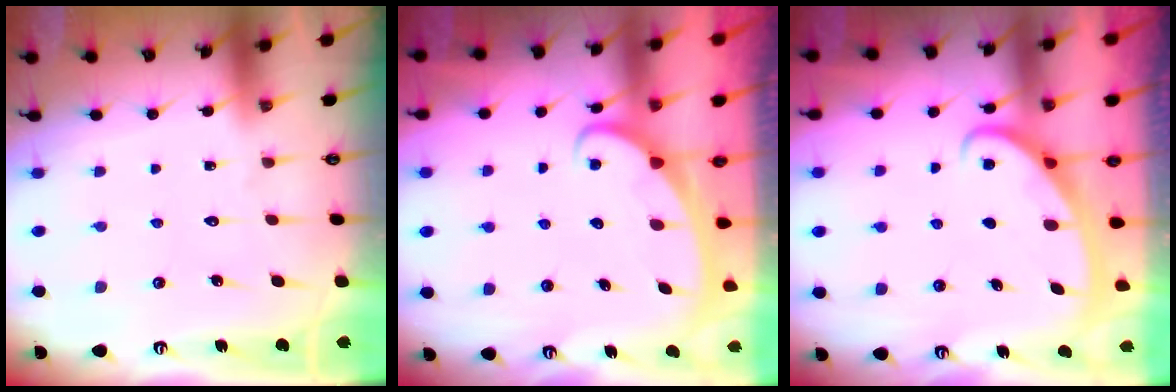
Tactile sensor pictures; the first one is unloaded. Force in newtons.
{"total": 2.6, "press": 2.6, "slide": 0.3}
{"total": 2.8, "press": 2.8, "slide": 0.4}